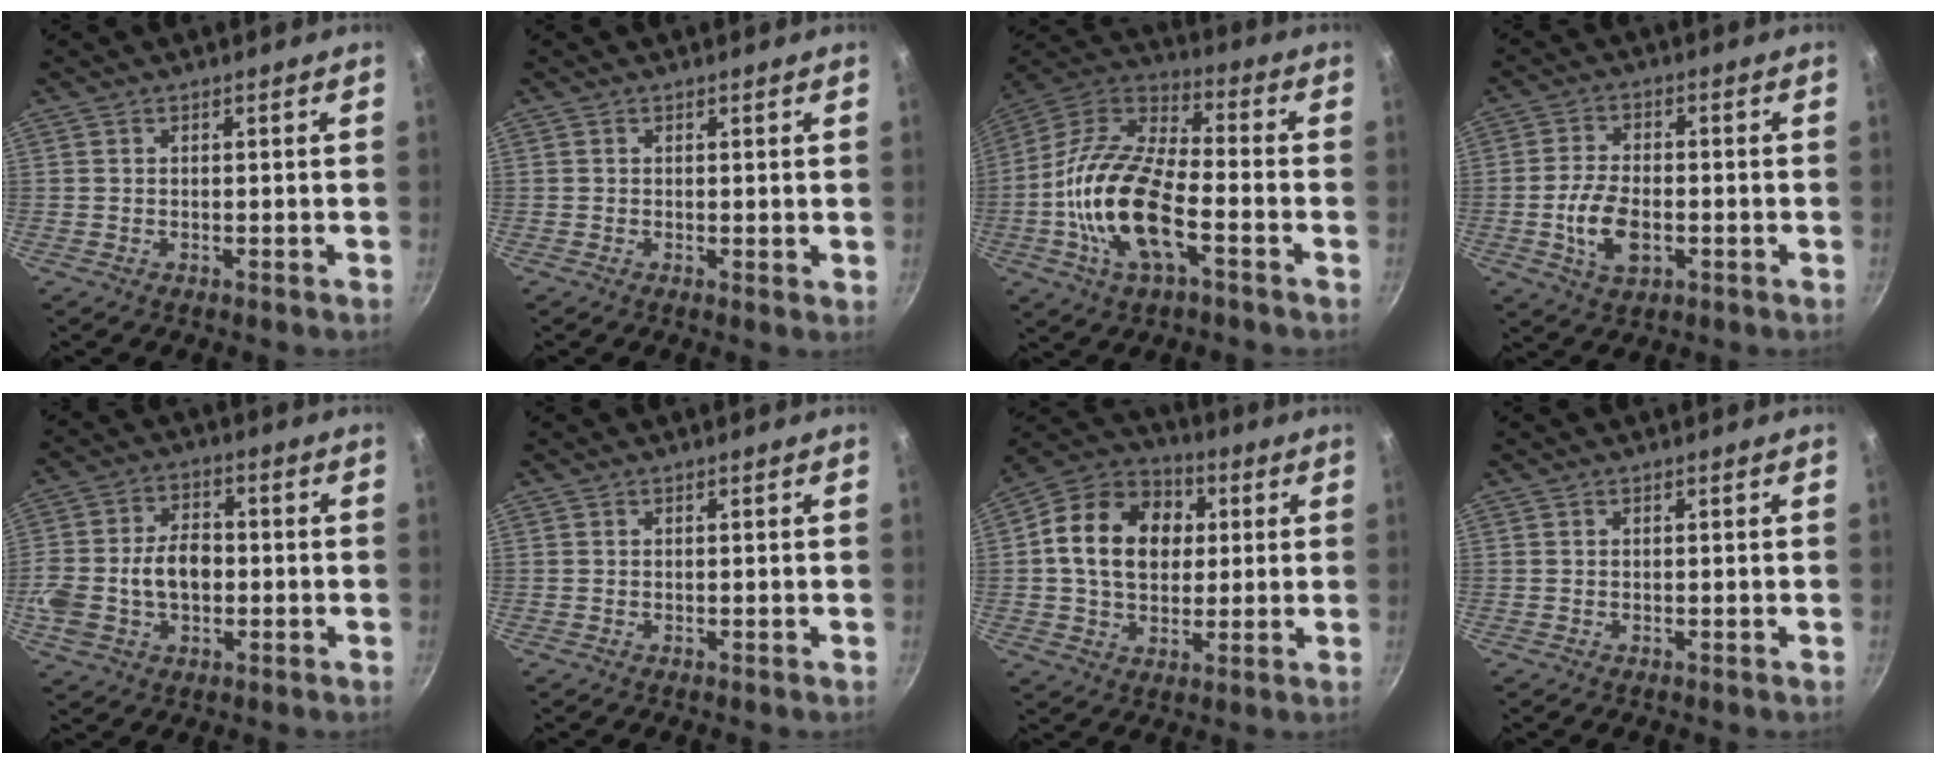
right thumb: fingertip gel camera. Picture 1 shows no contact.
{"total": 0.6, "force": [0.3, 0.3, 0.4], "torque": [-0.006, -0.003, 0.003]}
{"total": 19.7, "force": [-5.4, 9.1, 16.6], "torque": [-0.315, 0.036, -0.119]}
{"total": 8.6, "force": [-2.0, 4.9, 6.8], "torque": [-0.126, 0.012, -0.038]}
{"total": 13.2, "force": [-1.5, 9.1, 9.4], "torque": [-0.171, 0.026, -0.030]}
{"total": 0.0}
{"total": 17.0, "force": [2.8, 13.0, 10.6], "torque": [-0.157, 0.021, 0.033]}
{"total": 0.0}